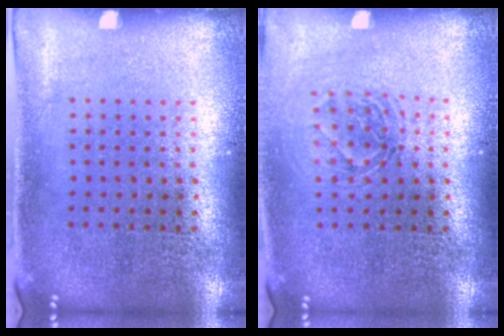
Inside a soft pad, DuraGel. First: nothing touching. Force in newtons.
{"total": 1.3, "press": 1.2, "slide": 0.6}